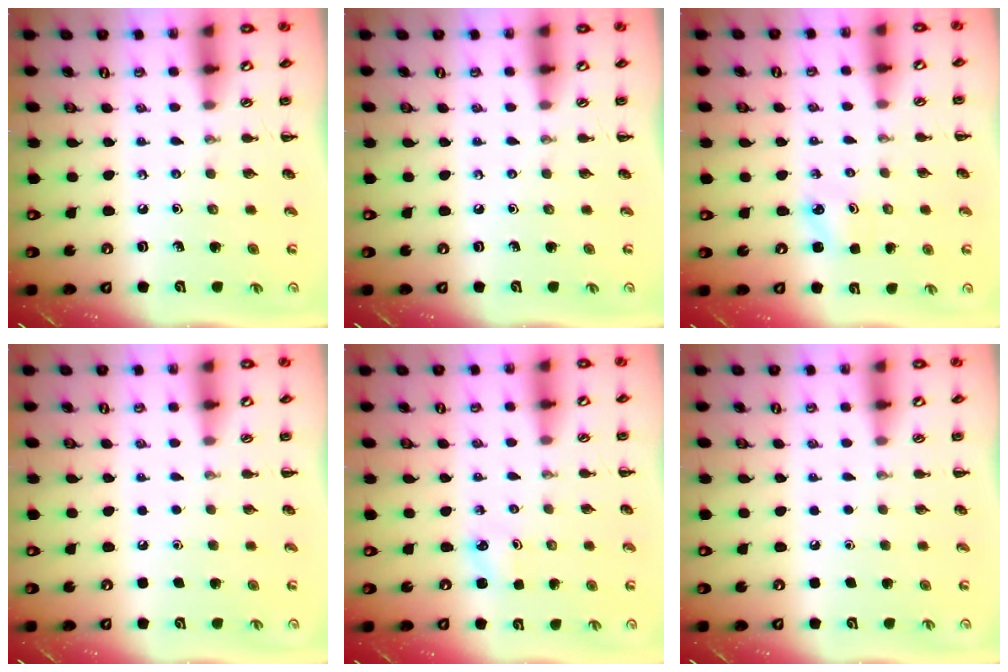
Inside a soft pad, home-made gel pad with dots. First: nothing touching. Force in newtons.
{"total": 0.0}
{"total": 2.0, "press": 2.0, "slide": 0.5}
{"total": 1.7, "press": 1.7, "slide": 0.1}
{"total": 2.3, "press": 2.2, "slide": 0.7}
{"total": 1.6, "press": 1.6, "slide": 0.1}